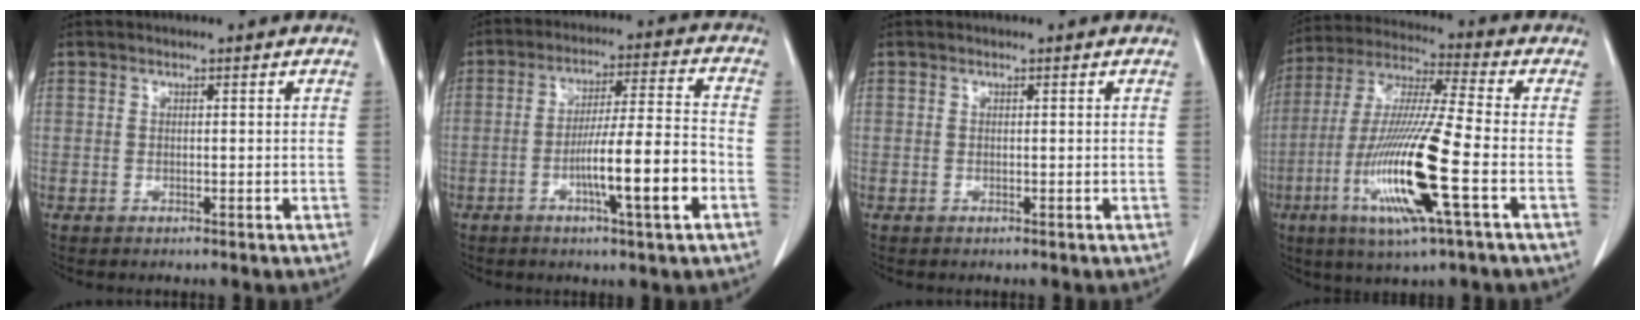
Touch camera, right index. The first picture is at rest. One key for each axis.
{"total": 11.4, "fx": -4.1, "fy": 0.0, "fz": 10.6, "tx": -0.176, "ty": 0.001, "tz": -0.067}
{"total": 0.0}
{"total": 17.1, "fx": -5.4, "fy": 0.3, "fz": 16.2, "tx": -0.333, "ty": -0.021, "tz": -0.104}